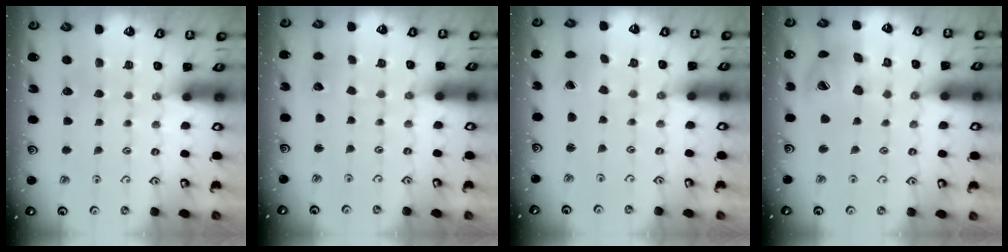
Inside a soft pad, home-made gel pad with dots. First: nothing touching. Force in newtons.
{"total": 3.9, "press": 3.9, "slide": 0.1}
{"total": 0.6, "press": 0.5, "slide": 0.2}
{"total": 16.6, "press": 16.4, "slide": 2.5}